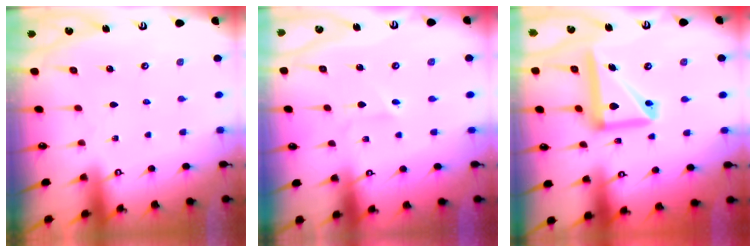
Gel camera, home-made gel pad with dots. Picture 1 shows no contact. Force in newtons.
{"total": 1.8, "press": 1.7, "slide": 0.6}
{"total": 14.8, "press": 14.6, "slide": 2.5}